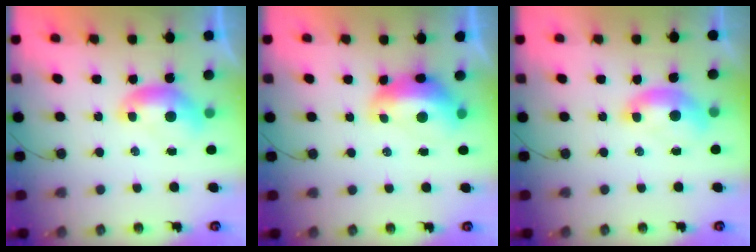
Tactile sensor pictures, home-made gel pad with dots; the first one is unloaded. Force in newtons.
{"total": 3.1, "press": 2.9, "slide": 0.9}
{"total": 1.7, "press": 1.5, "slide": 0.6}